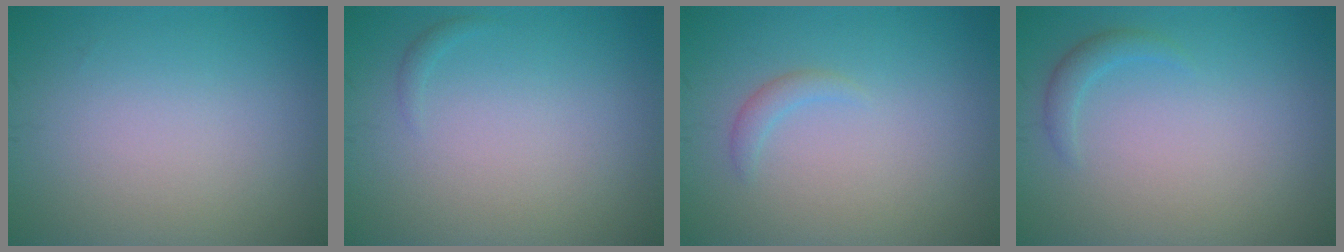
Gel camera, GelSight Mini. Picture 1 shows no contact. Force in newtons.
{"total": 0.5, "press": 0.5, "slide": 0.1}
{"total": 1.1, "press": 1.1, "slide": 0.1}
{"total": 1.3, "press": 1.3, "slide": 0.2}